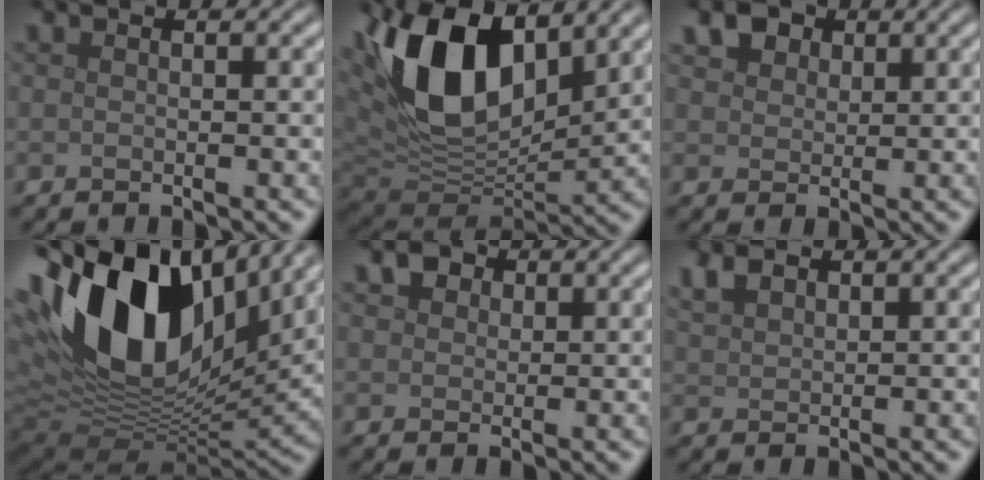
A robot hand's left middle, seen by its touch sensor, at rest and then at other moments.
{"total": 13.0, "force": [5.3, 7.1, 9.5], "torque": [-0.194, 0.010, 0.094]}
{"total": 4.2, "force": [2.6, 2.7, 1.9], "torque": [-0.048, 0.004, 0.041]}
{"total": 17.6, "force": [6.1, 10.1, 13.1], "torque": [-0.265, 0.015, 0.100]}
{"total": 2.3, "force": [1.2, 1.7, 1.0], "torque": [-0.022, 0.003, 0.014]}
{"total": 2.0, "force": [1.5, 1.1, 0.9], "torque": [-0.025, 0.005, 0.033]}